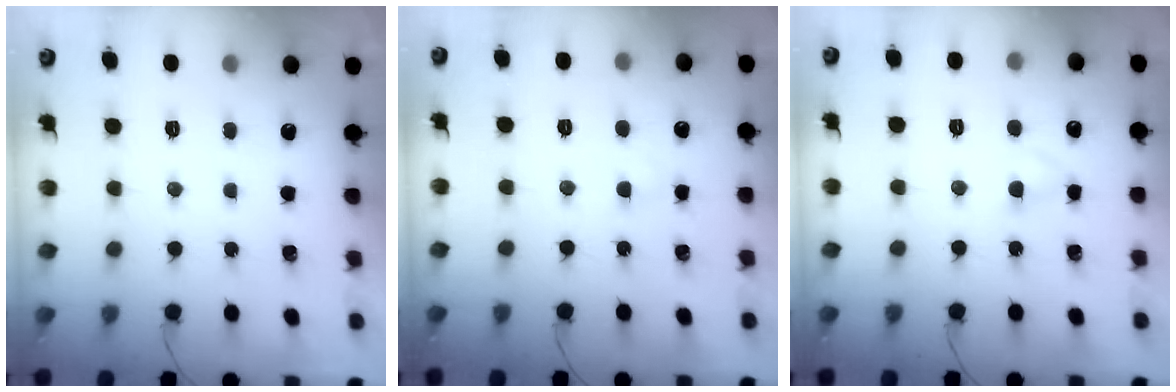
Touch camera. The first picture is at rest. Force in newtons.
{"total": 1.5, "press": 1.4, "slide": 0.7}
{"total": 2.9, "press": 2.6, "slide": 1.1}